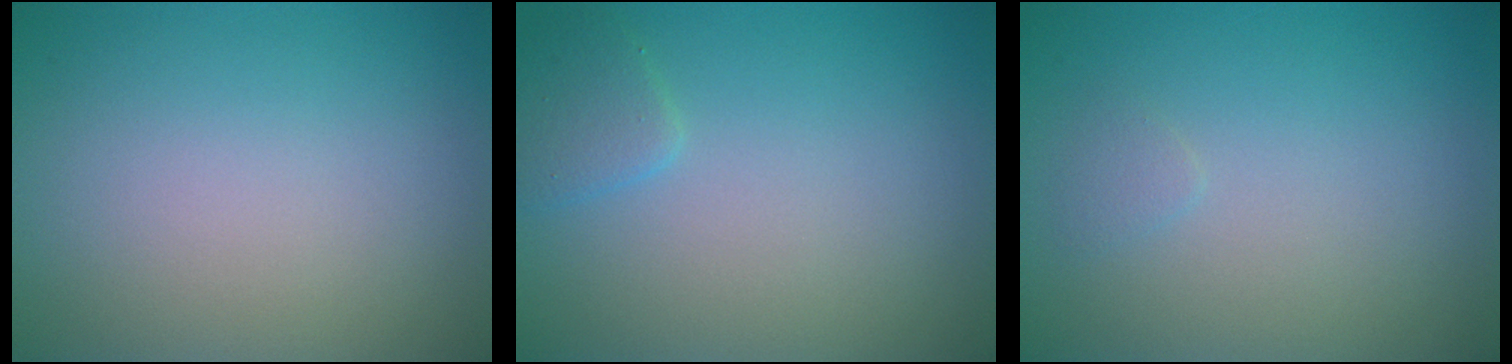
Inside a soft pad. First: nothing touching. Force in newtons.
{"total": 1.5, "press": 1.5, "slide": 0.1}
{"total": 0.6, "press": 0.6, "slide": 0.1}